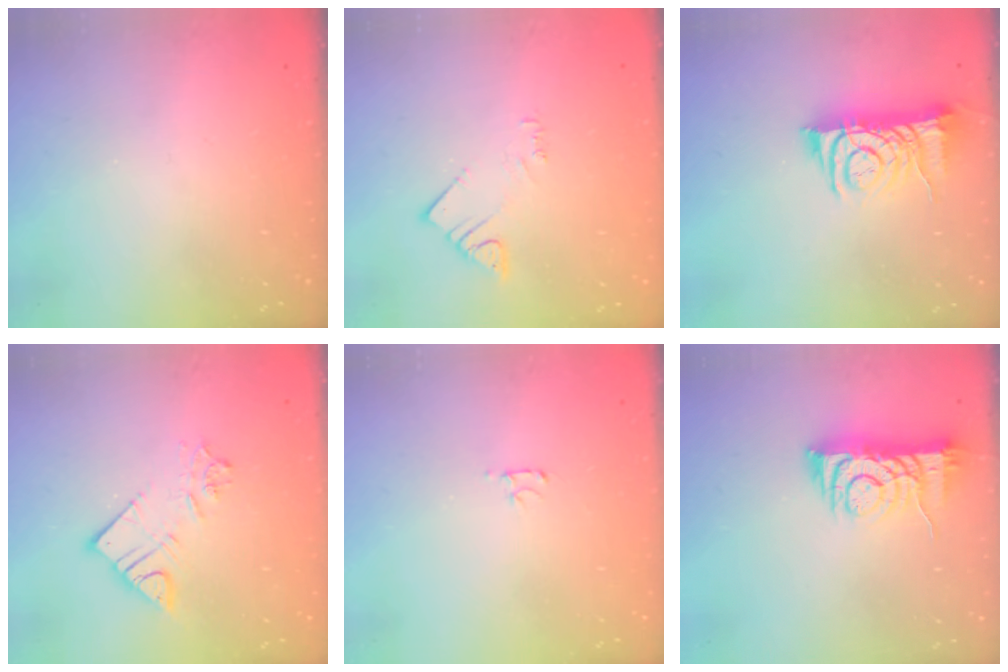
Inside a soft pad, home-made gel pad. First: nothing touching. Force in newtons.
{"total": 3.3, "press": 3.2, "slide": 0.6}
{"total": 8.8, "press": 8.8, "slide": 0.6}
{"total": 8.6, "press": 8.6, "slide": 0.5}
{"total": 2.5, "press": 2.4, "slide": 0.3}
{"total": 8.0, "press": 7.9, "slide": 1.3}